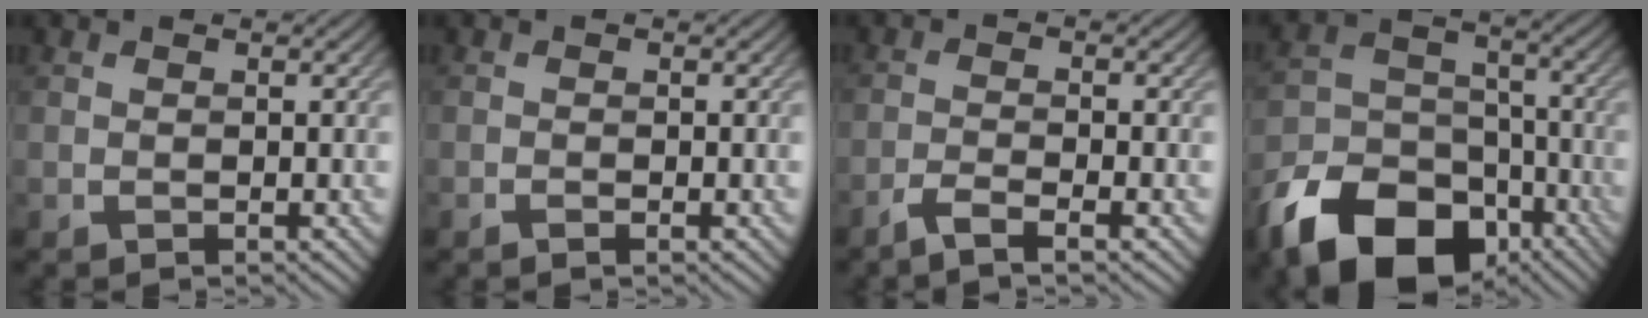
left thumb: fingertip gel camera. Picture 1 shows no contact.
{"total": 0.5, "force": [-0.3, 0.1, 0.4], "torque": [-0.007, -0.002, -0.005]}
{"total": 3.0, "force": [-2.1, 0.4, 2.1], "torque": [-0.038, 0.000, -0.056]}
{"total": 16.2, "force": [-10.2, 9.8, 8.0], "torque": [-0.190, -0.043, -0.174]}